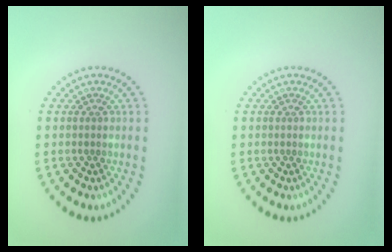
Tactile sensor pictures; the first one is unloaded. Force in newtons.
{"total": 0.0}